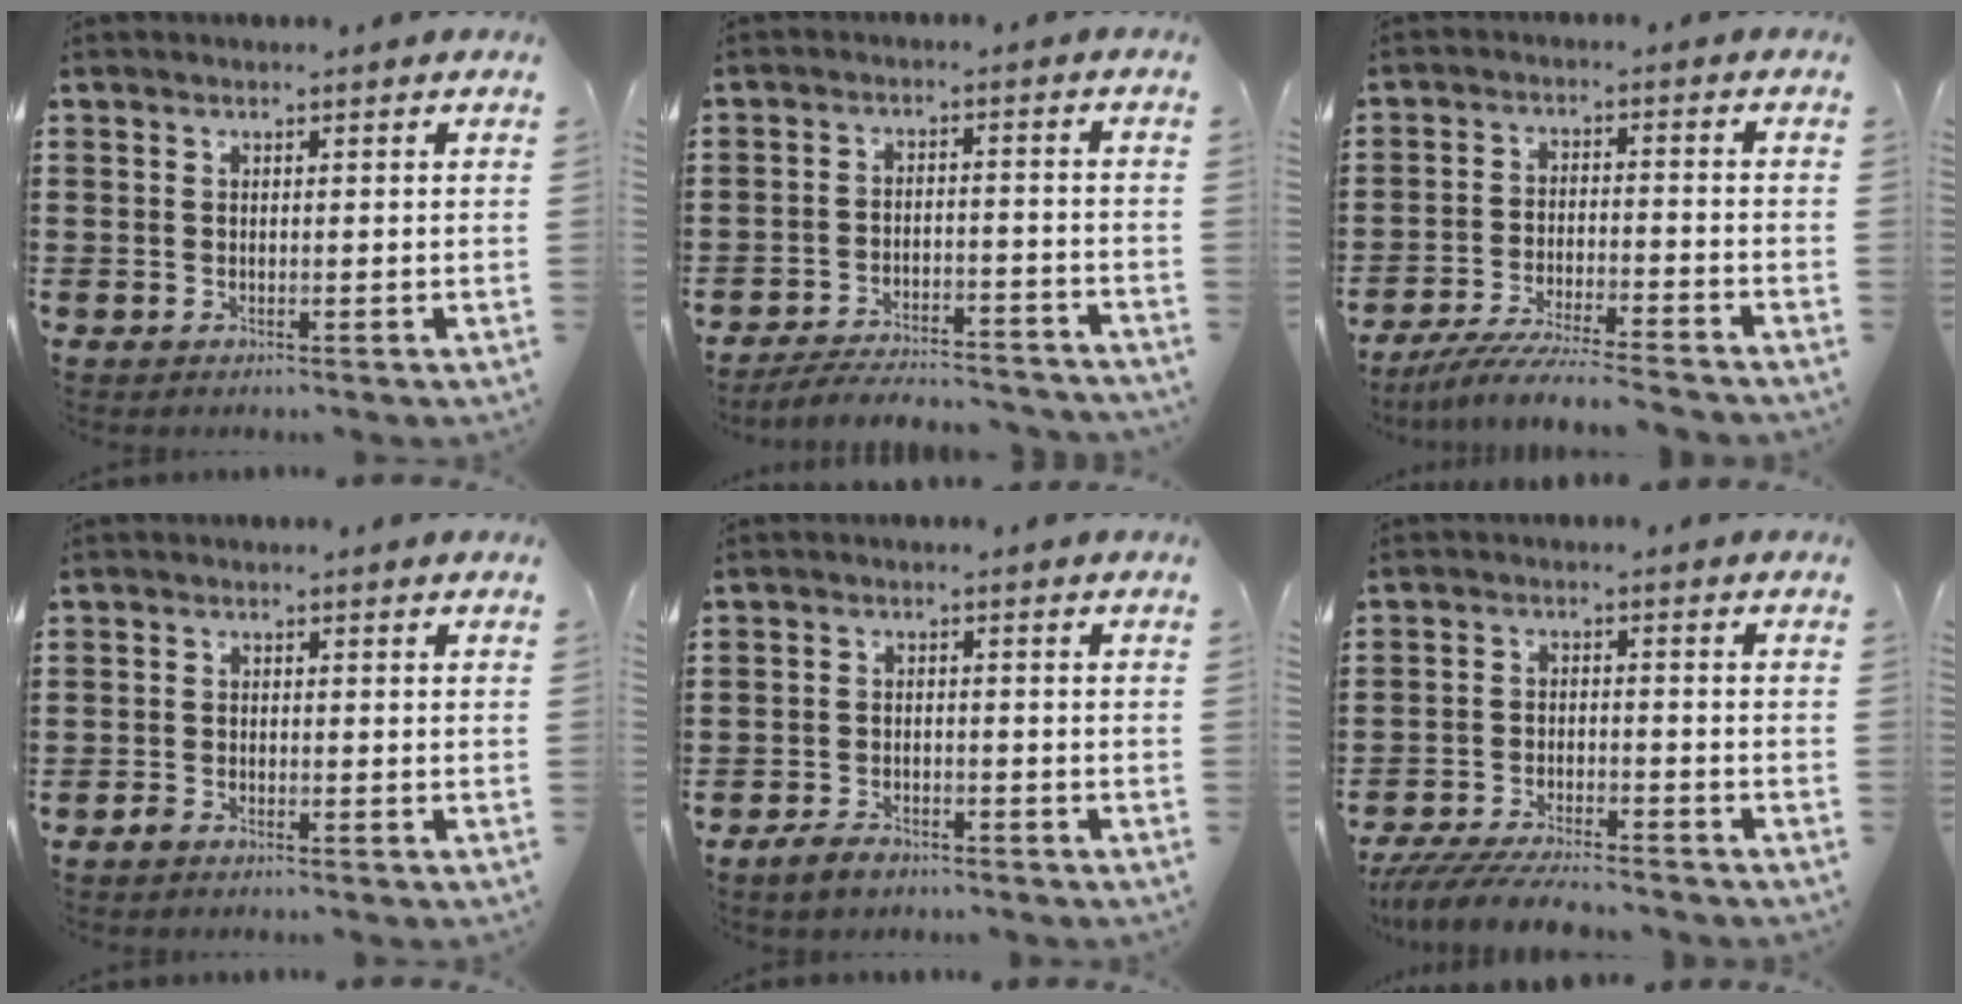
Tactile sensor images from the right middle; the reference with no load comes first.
{"total": 4.3, "force": [-4.2, -0.3, 0.8], "torque": [-0.016, -0.001, -0.086]}
{"total": 5.5, "force": [-5.2, -0.6, 1.9], "torque": [-0.036, -0.013, -0.099]}
{"total": 1.2, "force": [-1.0, 0.3, 0.4], "torque": [-0.019, -0.005, -0.023]}
{"total": 1.9, "force": [-1.7, 0.5, 0.7], "torque": [-0.011, 0.006, -0.035]}
{"total": 5.0, "force": [-4.8, 0.0, 1.5], "torque": [-0.031, -0.003, -0.094]}